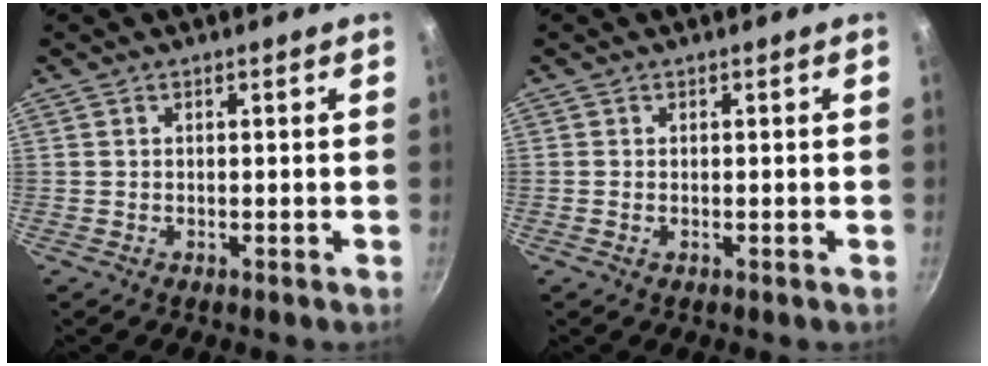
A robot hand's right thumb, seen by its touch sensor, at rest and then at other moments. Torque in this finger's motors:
{"motor_torque": [-0.29, -0.10, -0.18, 0.76, -0.03]}